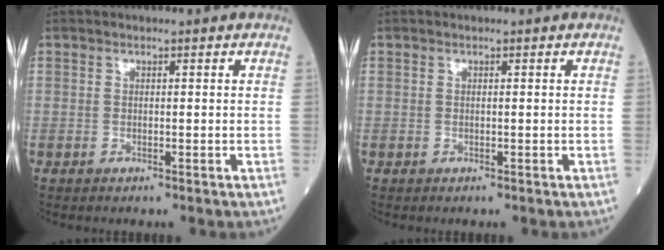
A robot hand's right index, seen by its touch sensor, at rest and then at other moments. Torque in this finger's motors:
{"motor_torque": [0.18, 0.10, -0.03, -0.01]}